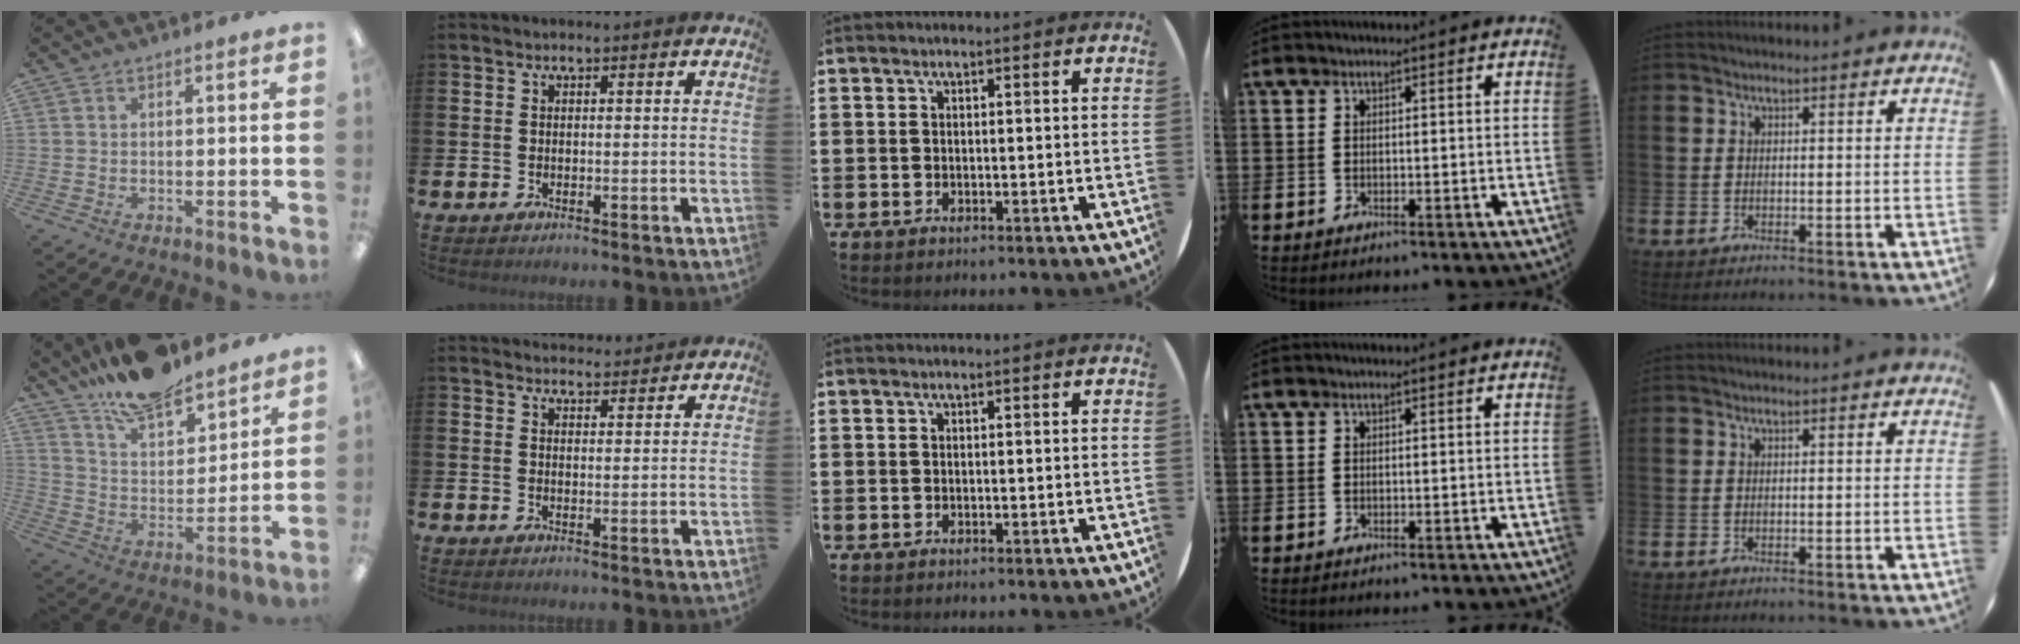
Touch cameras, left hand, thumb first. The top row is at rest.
{"thumb": {"total": 14.4, "force": [12.8, 4.7, 4.7], "torque": [-0.093, -0.088, 0.233]}, "index": {"total": 3.2, "force": [3.1, 0.6, -0.2], "torque": [0.005, -0.018, 0.056]}}